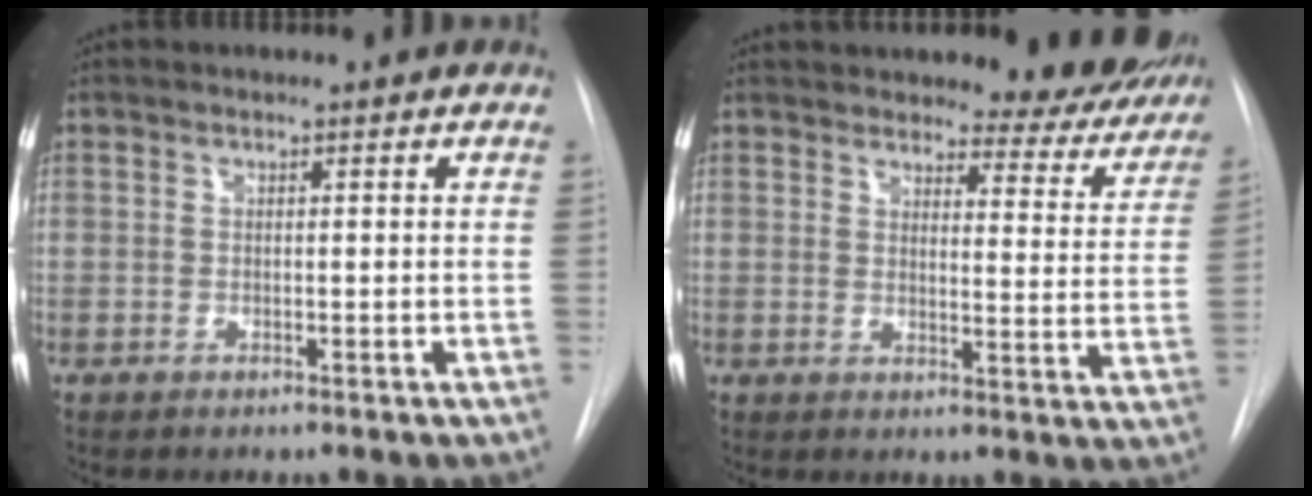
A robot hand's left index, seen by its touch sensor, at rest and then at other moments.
{"total": 12.1, "force": [11.1, 3.3, 3.5], "torque": [-0.012, -0.041, 0.113]}